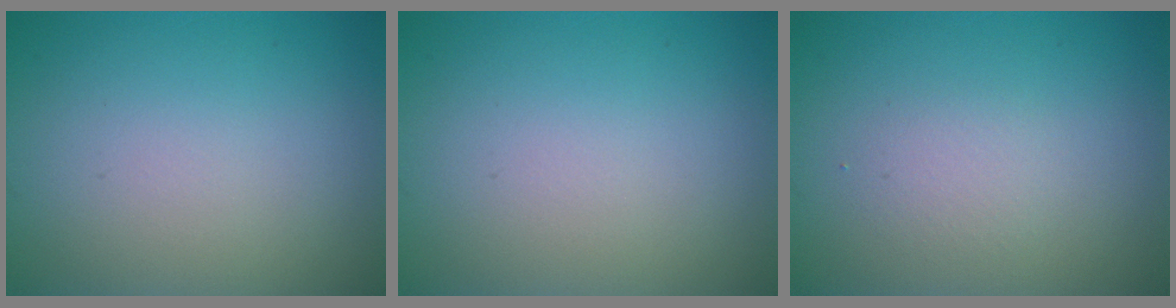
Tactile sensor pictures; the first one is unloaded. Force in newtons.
{"total": 0.0}
{"total": 1.4, "press": 1.4, "slide": 0.1}